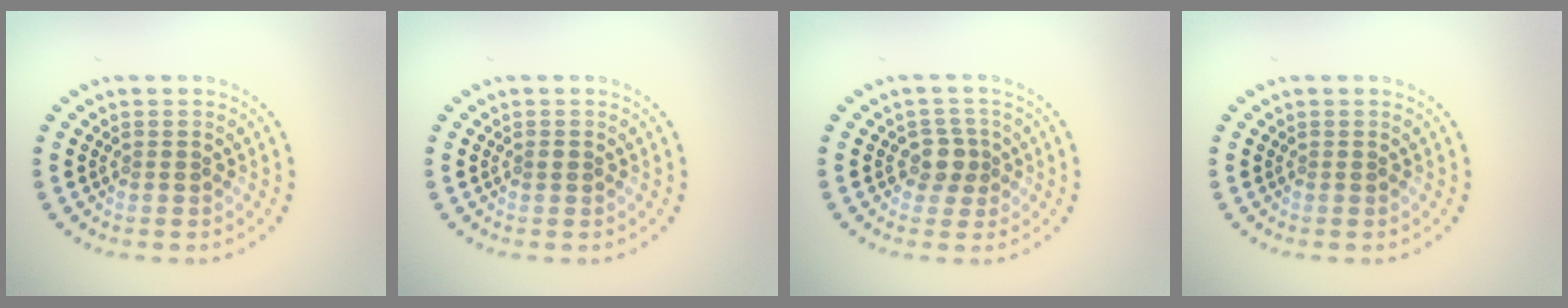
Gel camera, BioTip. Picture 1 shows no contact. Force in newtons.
{"total": 0.6, "press": 0.6, "slide": 0.1}
{"total": 2.0, "press": 1.7, "slide": 1.0}
{"total": 0.0}